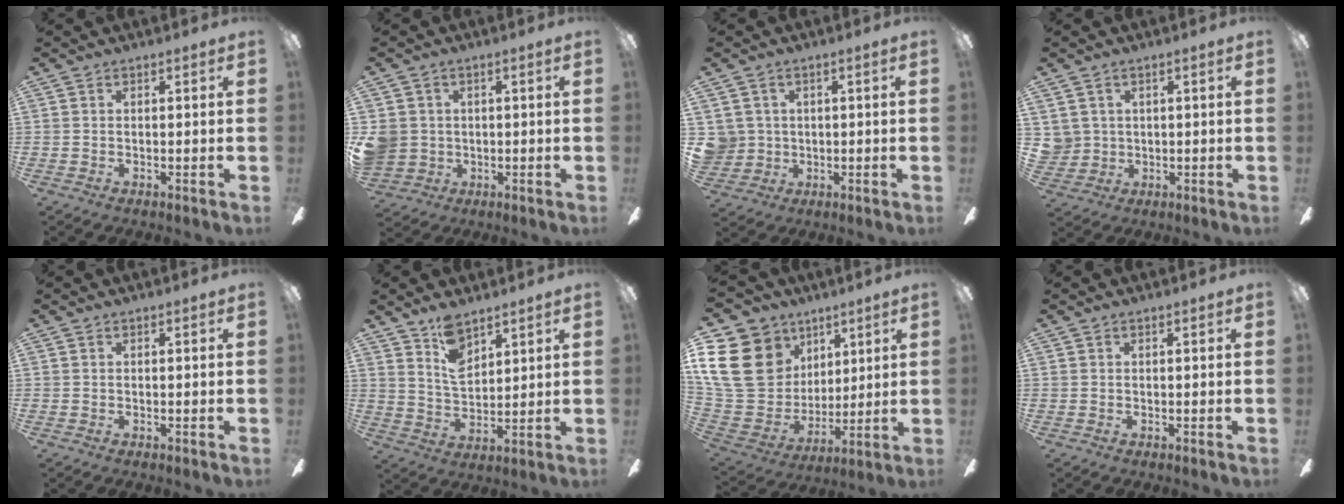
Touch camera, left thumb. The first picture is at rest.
{"total": 5.6, "force": [0.6, 5.4, 1.5], "torque": [-0.054, 0.006, 0.012]}
{"total": 4.9, "force": [1.1, 4.8, 0.4], "torque": [-0.024, 0.007, 0.023]}
{"total": 3.7, "force": [1.6, 3.3, -0.2], "torque": [-0.013, 0.006, 0.031]}
{"total": 0.0}
{"total": 8.6, "force": [6.3, 4.1, 4.3], "torque": [-0.079, -0.029, 0.114]}
{"total": 21.3, "force": [8.1, 17.0, 10.0], "torque": [-0.222, -0.033, 0.162]}
{"total": 0.0}